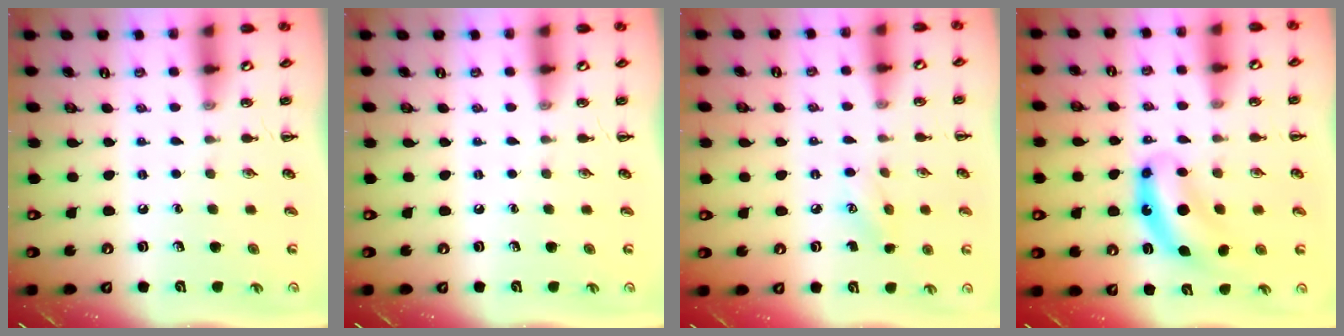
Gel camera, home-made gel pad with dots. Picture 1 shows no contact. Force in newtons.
{"total": 0.0}
{"total": 5.6, "press": 5.5, "slide": 1.3}
{"total": 7.7, "press": 7.6, "slide": 0.8}